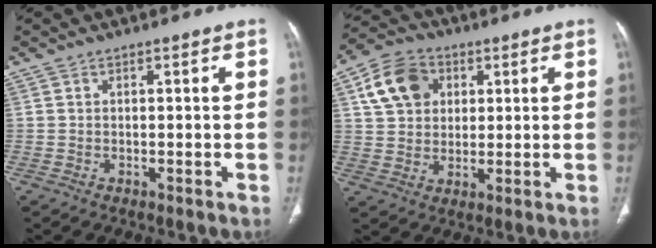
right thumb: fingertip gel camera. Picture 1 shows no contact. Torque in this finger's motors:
{"motor_torque": [-0.63, 0.74, 0.11, -0.02, 0.05]}